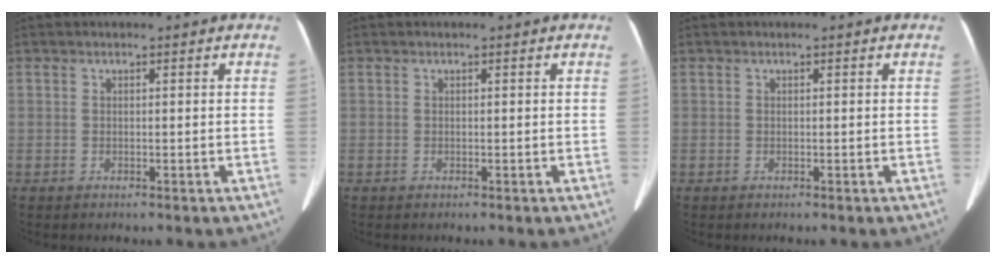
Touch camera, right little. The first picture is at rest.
{"total": 0.0}
{"total": 0.0}